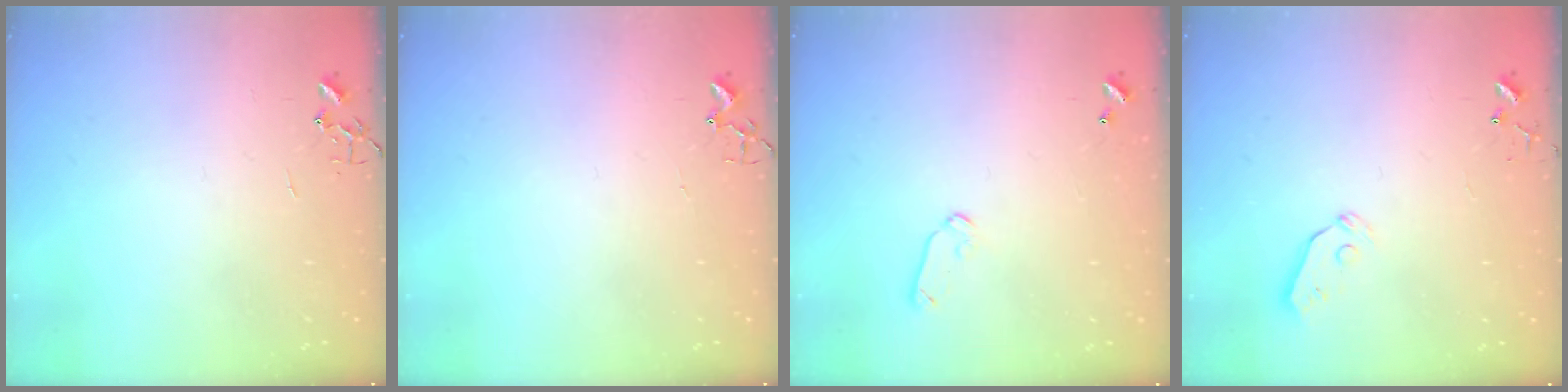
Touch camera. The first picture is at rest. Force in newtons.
{"total": 1.8, "press": 1.8, "slide": 0.2}
{"total": 6.8, "press": 6.7, "slide": 1.0}
{"total": 4.0, "press": 3.9, "slide": 0.8}